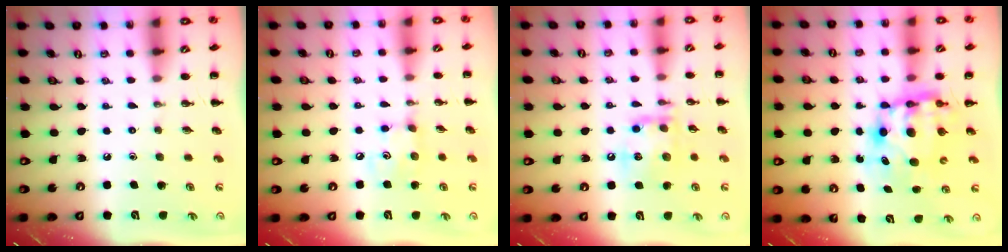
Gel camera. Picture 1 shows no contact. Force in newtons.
{"total": 4.6, "press": 4.6, "slide": 0.6}
{"total": 13.5, "press": 13.4, "slide": 1.6}
{"total": 8.4, "press": 8.1, "slide": 2.0}